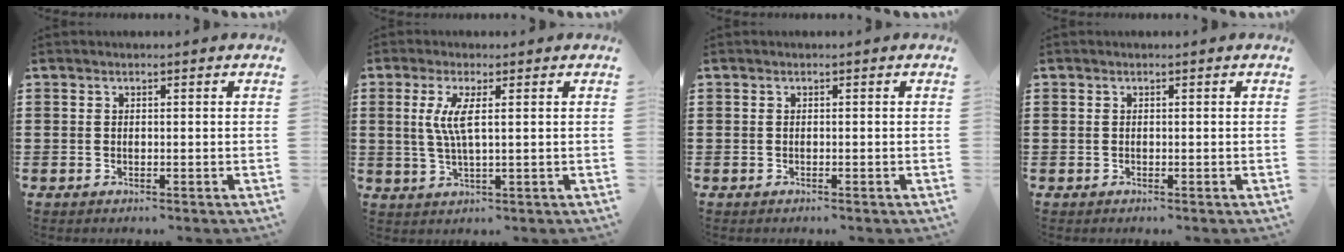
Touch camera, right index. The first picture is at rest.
{"total": 4.8, "force": [1.0, 0.6, 4.6], "torque": [-0.107, -0.009, 0.010]}
{"total": 0.0}
{"total": 0.0}